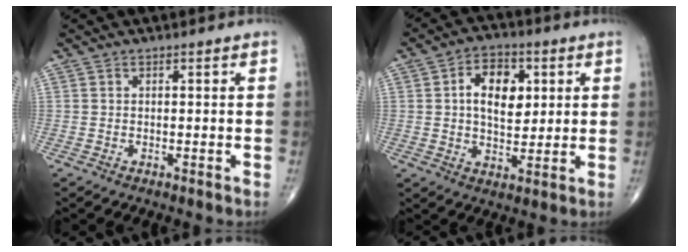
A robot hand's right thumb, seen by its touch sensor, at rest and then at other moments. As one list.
[{"total": 10.3, "force": [2.4, 6.5, 7.7], "torque": [-0.097, -0.004, 0.037]}]